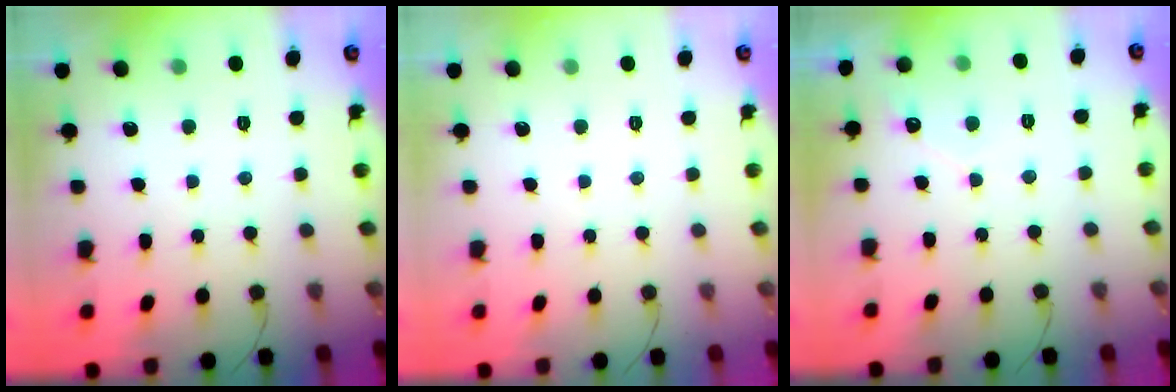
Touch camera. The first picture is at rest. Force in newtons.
{"total": 0.0}
{"total": 2.9, "press": 2.9, "slide": 0.1}